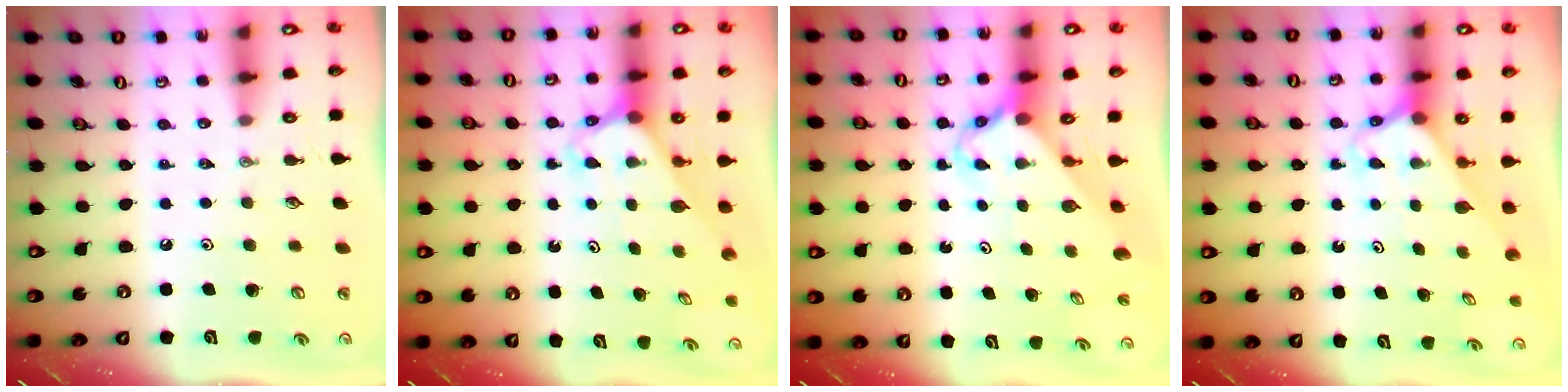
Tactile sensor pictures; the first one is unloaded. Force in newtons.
{"total": 2.8, "press": 2.8, "slide": 0.2}
{"total": 2.7, "press": 2.7, "slide": 0.2}
{"total": 2.6, "press": 2.6, "slide": 0.1}